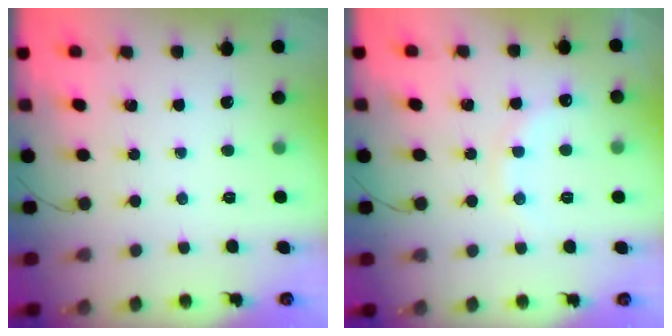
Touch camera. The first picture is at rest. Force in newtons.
{"total": 8.0, "press": 7.8, "slide": 1.3}